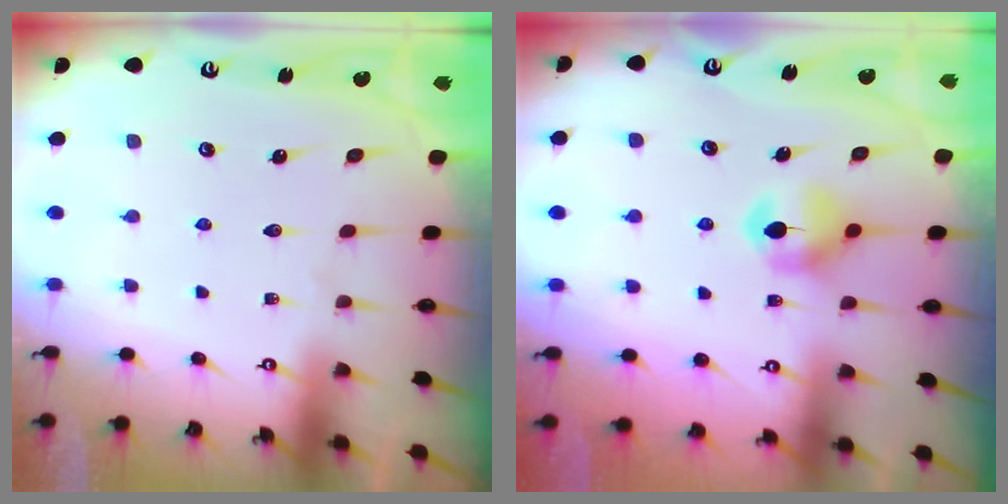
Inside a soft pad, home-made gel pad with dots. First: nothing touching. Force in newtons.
{"total": 7.1, "press": 7.1, "slide": 0.6}